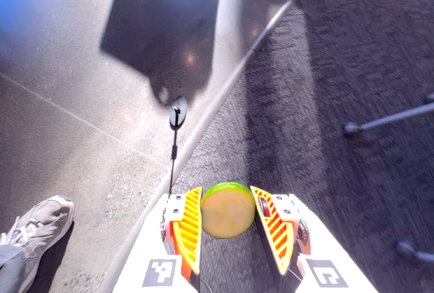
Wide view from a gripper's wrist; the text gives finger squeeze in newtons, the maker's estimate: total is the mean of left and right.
{"total": 11.5, "left": 11.9, "right": 11.1}